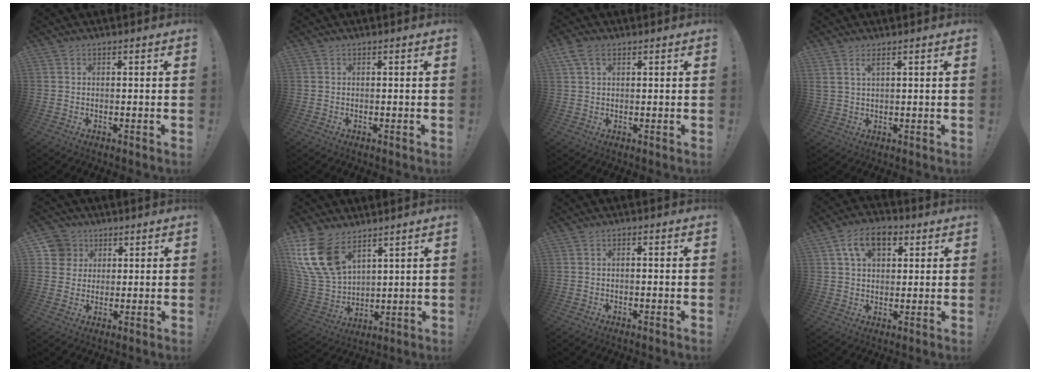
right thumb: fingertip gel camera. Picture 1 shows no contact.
{"total": 0.0}
{"total": 4.8, "force": [2.1, 3.0, 3.2], "torque": [-0.060, 0.003, 0.043]}
{"total": 2.9, "force": [1.7, 0.5, 2.2], "torque": [-0.039, -0.008, 0.031]}
{"total": 7.2, "force": [2.5, 6.6, 1.3], "torque": [-0.020, -0.011, 0.051]}
{"total": 18.2, "force": [9.5, 11.4, 10.5], "torque": [-0.228, -0.047, 0.182]}
{"total": 1.0, "force": [-0.7, 0.0, 0.7], "torque": [-0.015, 0.002, -0.011]}
{"total": 11.1, "force": [4.7, 7.4, 6.9], "torque": [-0.109, 0.005, 0.087]}